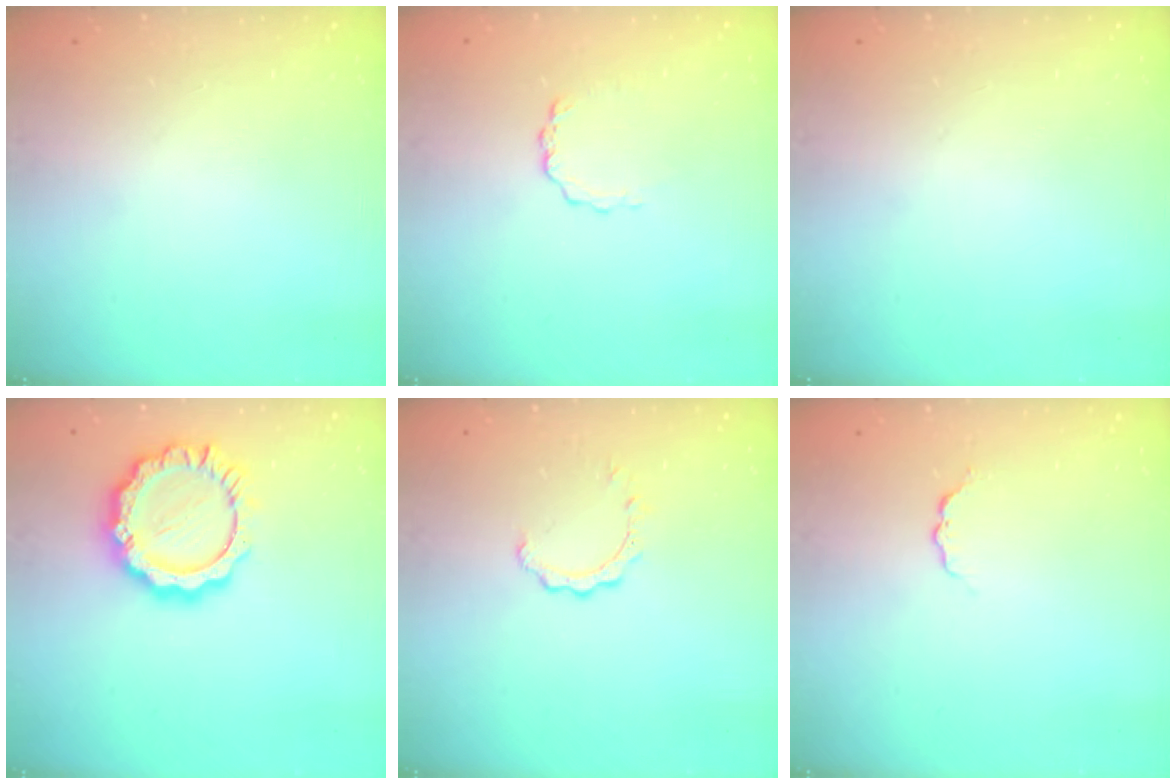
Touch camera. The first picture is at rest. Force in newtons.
{"total": 3.4, "press": 3.4, "slide": 0.4}
{"total": 0.0}
{"total": 13.9, "press": 13.9, "slide": 1.3}
{"total": 2.7, "press": 2.7, "slide": 0.0}
{"total": 3.4, "press": 3.4, "slide": 0.4}